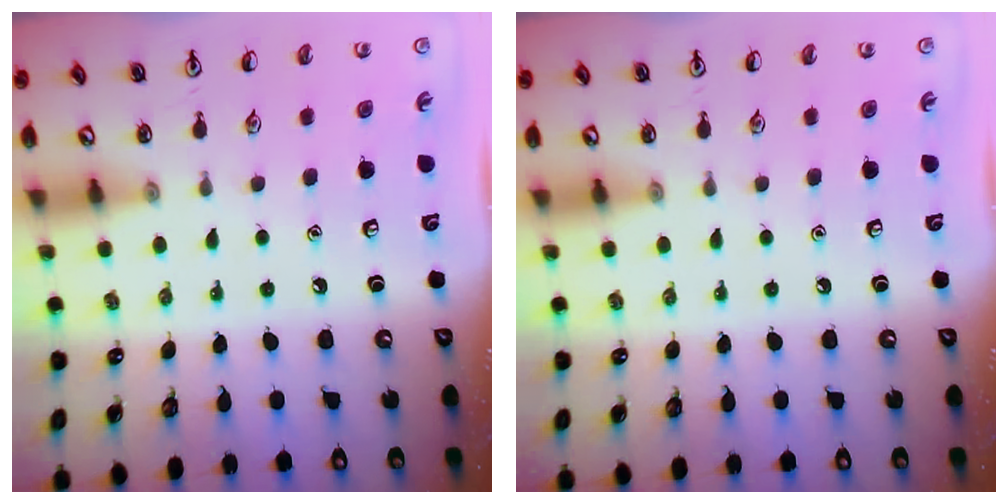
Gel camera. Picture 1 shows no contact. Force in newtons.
{"total": 0.0}